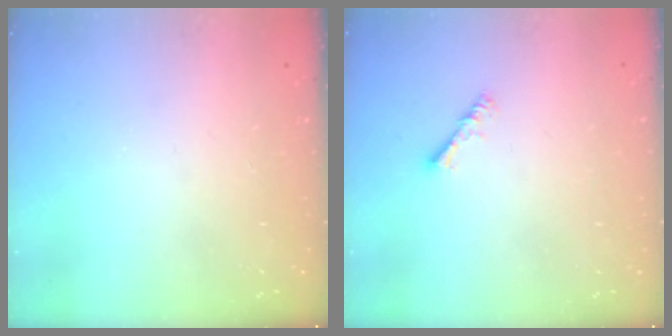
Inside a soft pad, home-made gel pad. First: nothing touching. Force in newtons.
{"total": 2.4, "press": 2.4, "slide": 0.3}